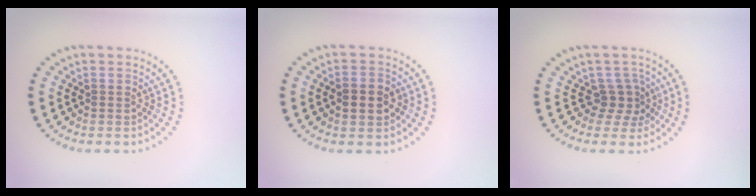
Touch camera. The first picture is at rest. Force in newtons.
{"total": 3.2, "press": 3.2, "slide": 0.2}
{"total": 2.3, "press": 1.6, "slide": 1.7}